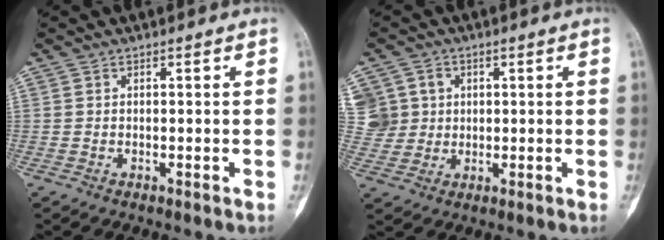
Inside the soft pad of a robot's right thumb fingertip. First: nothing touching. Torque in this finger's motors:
{"motor_torque": [0.50, 1.28, 0.65, 0.32, 0.10]}